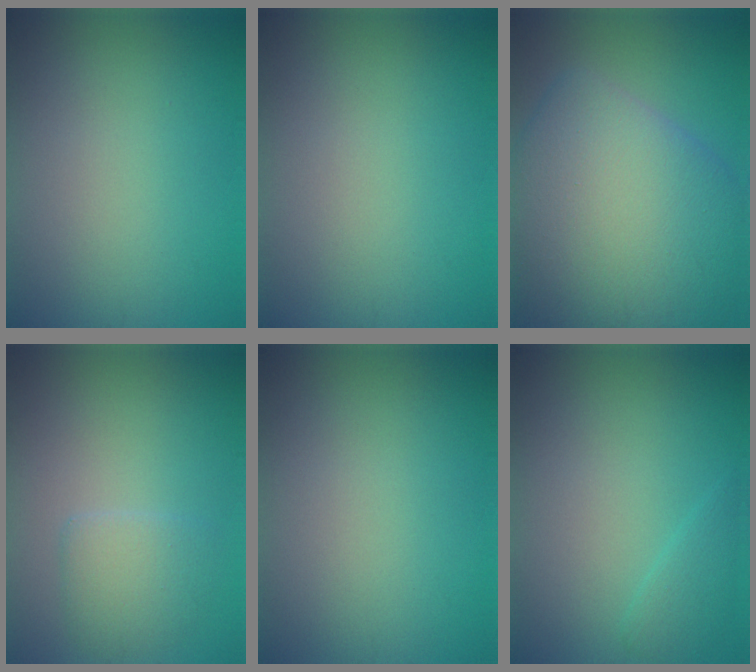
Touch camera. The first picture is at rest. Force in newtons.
{"total": 0.0}
{"total": 12.2, "press": 12.2, "slide": 0.7}
{"total": 2.5, "press": 2.5, "slide": 0.2}
{"total": 0.0}
{"total": 1.5, "press": 1.5, "slide": 0.1}